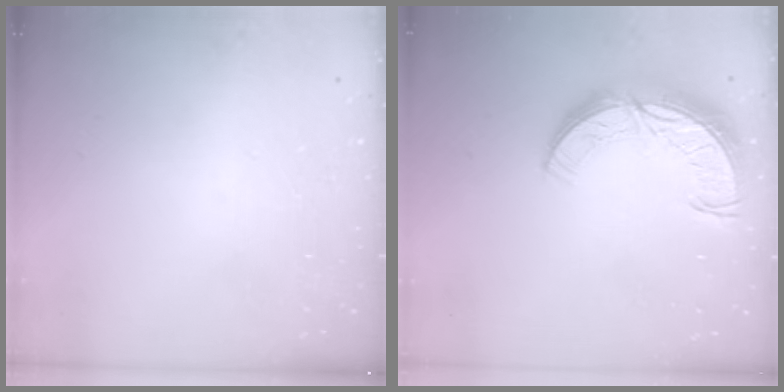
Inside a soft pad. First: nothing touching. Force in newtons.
{"total": 13.4, "press": 13.4, "slide": 1.0}